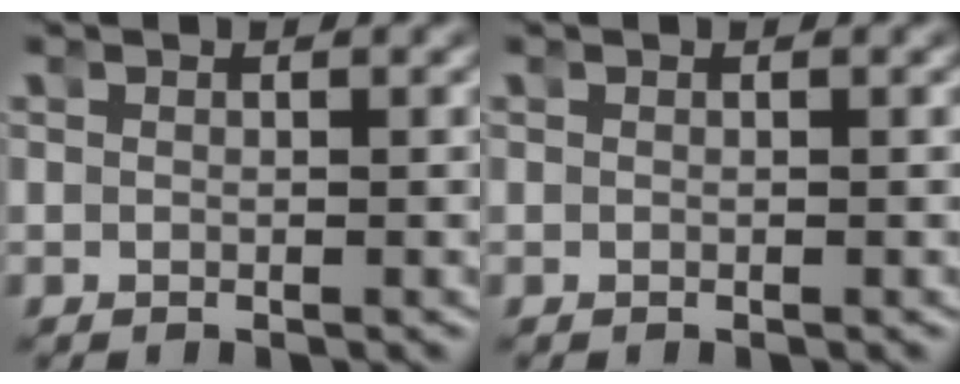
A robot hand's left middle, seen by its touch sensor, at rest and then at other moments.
{"total": 0.0}